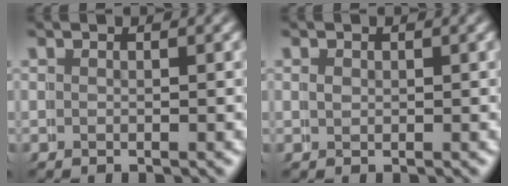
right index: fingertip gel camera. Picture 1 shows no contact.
{"total": 0.6, "force": [0.4, 0.2, -0.3], "torque": [0.001, -0.005, 0.008]}